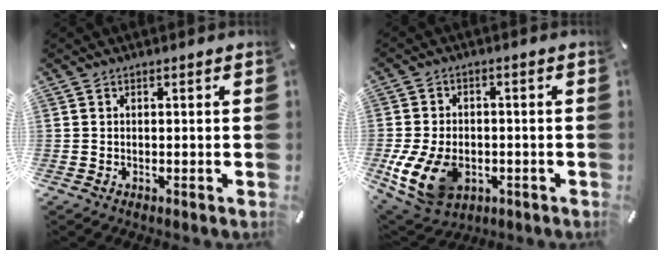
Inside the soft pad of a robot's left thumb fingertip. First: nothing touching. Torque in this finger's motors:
{"motor_torque": [1.59, 2.88, 0.58, -0.26, 0.22]}